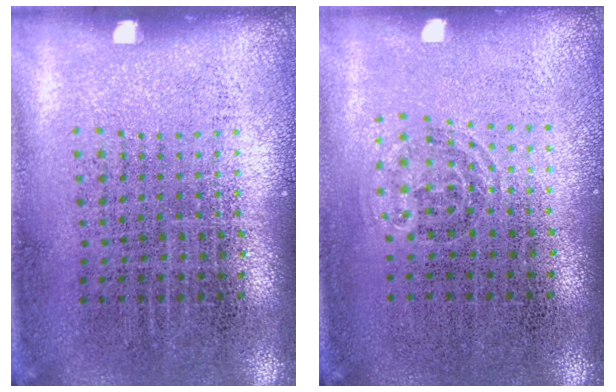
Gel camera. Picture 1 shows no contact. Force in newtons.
{"total": 0.7, "press": 0.5, "slide": 0.5}